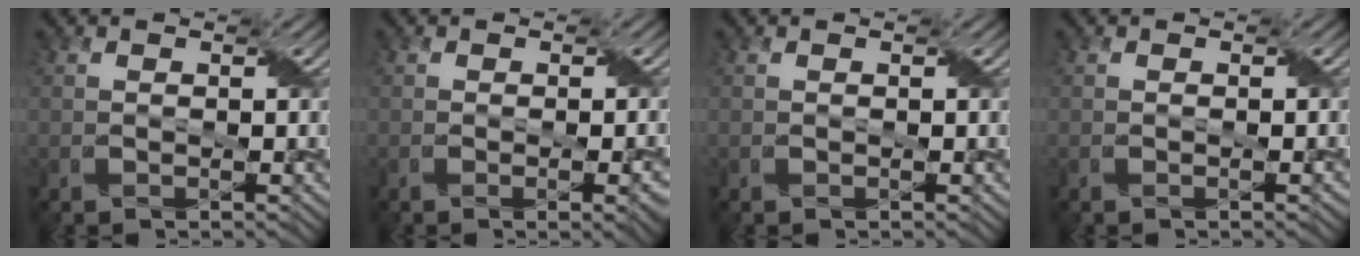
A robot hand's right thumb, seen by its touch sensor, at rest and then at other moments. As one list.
[{"total": 3.9, "force": [-1.0, 1.2, 3.6], "torque": [-0.042, -0.004, -0.008]}, {"total": 0.0}, {"total": 0.5, "force": [-0.1, 0.2, 0.5], "torque": [-0.004, 0.001, -0.007]}]